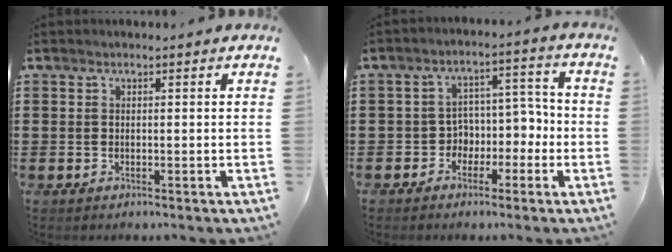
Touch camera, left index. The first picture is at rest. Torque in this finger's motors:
{"motor_torque": [0.14, 0.21, 0.19, 0.01]}